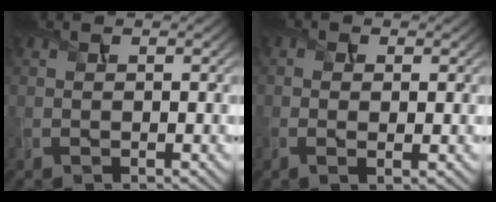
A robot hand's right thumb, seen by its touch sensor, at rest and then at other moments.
{"total": 1.8, "force": [-0.2, 0.6, 1.7], "torque": [-0.035, -0.004, -0.004]}